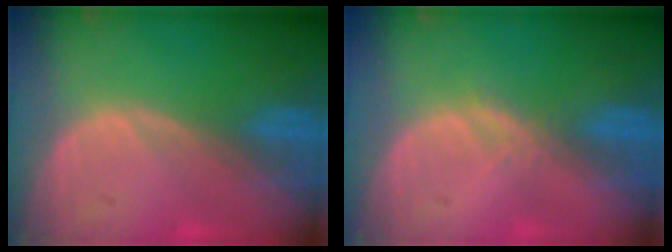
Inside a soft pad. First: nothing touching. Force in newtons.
{"total": 1.5, "press": 1.3, "slide": 0.8}